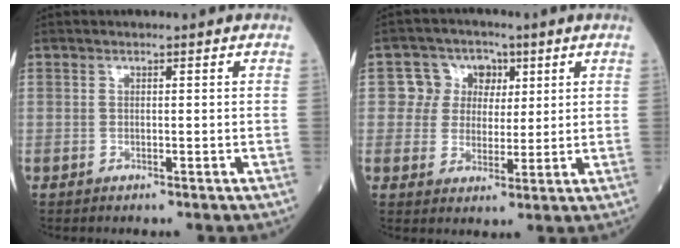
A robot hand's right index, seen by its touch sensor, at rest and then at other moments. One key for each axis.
{"total": 6.1, "fx": 1.8, "fy": 5.7, "fz": 1.1, "tx": -0.007, "ty": 0.023, "tz": 0.029}